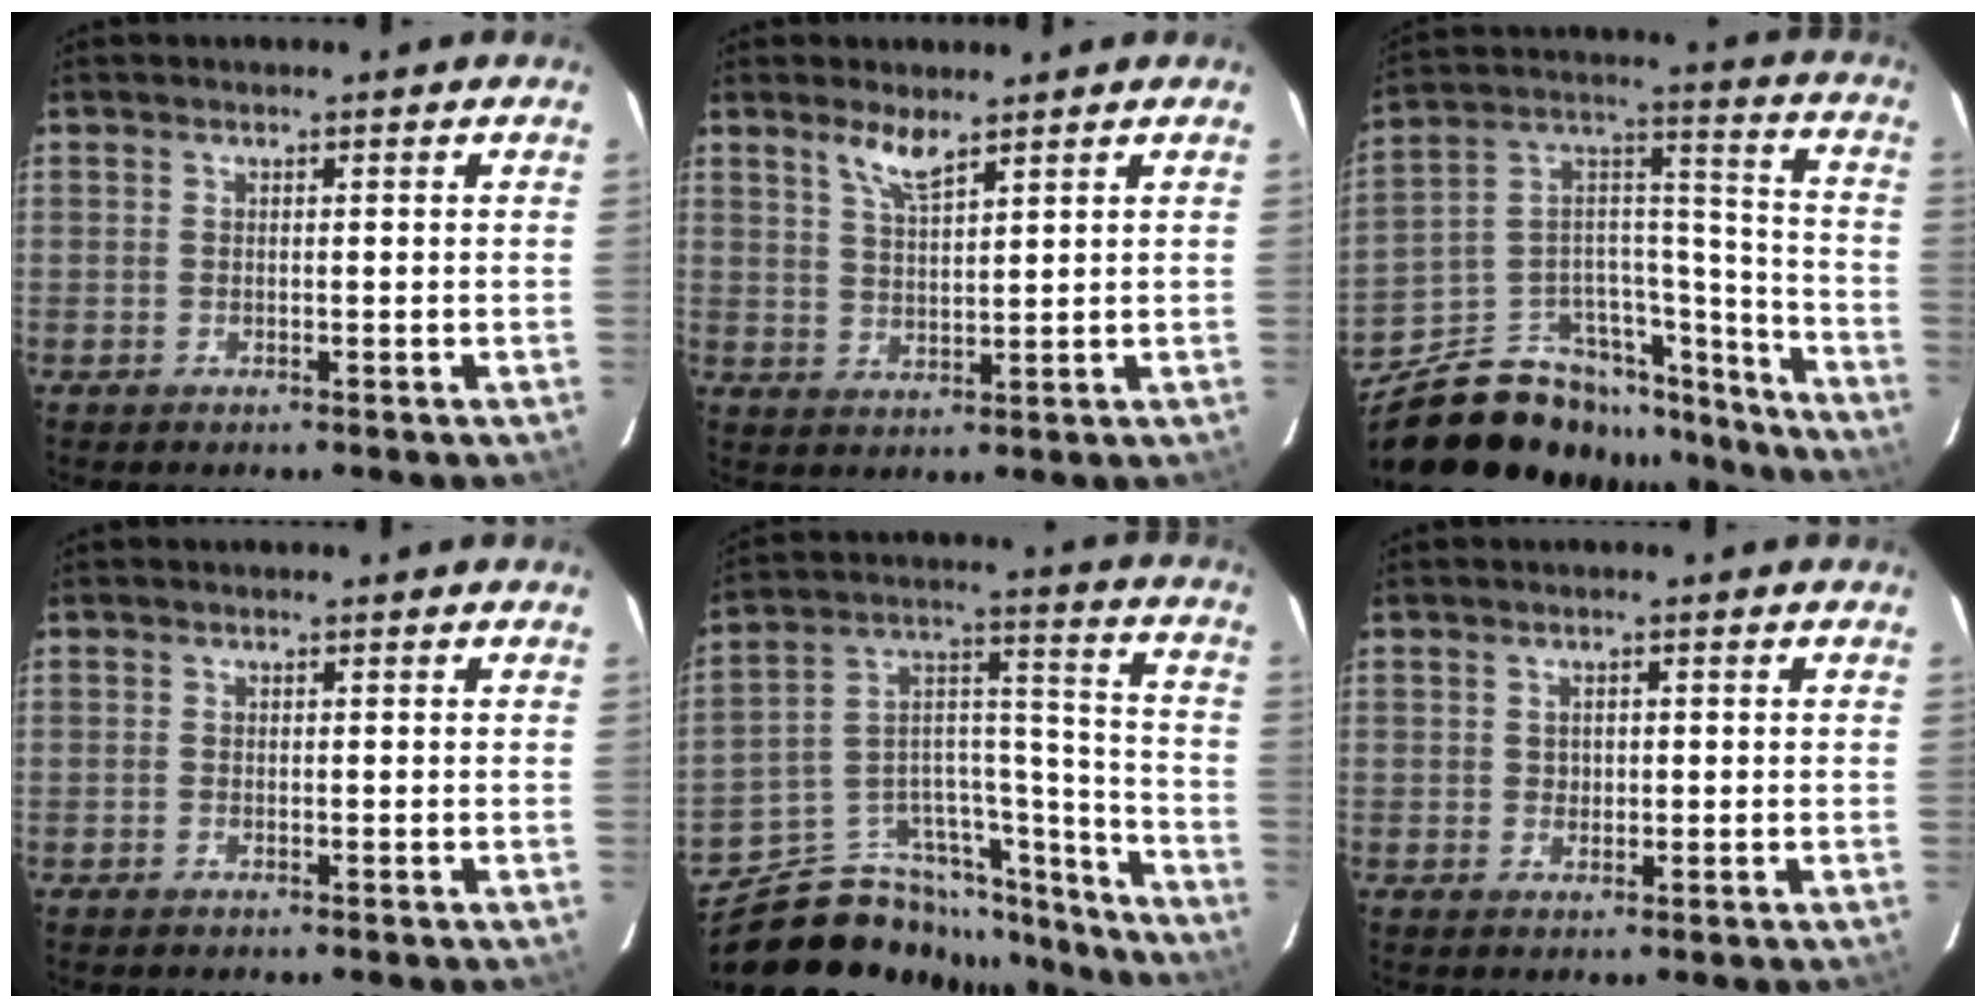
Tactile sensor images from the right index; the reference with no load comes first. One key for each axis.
{"total": 4.4, "fx": 3.4, "fy": 0.7, "fz": 2.7, "tx": -0.054, "ty": -0.001, "tz": 0.067}
{"total": 28.8, "fx": -21.7, "fy": 14.2, "fz": 12.6, "tx": -0.230, "ty": 0.075, "tz": -0.312}
{"total": 0.0}
{"total": 24.5, "fx": -19.4, "fy": 12.0, "fz": 8.9, "tx": -0.150, "ty": 0.087, "tz": -0.273}
{"total": 1.5, "fx": 0.0, "fy": 1.4, "fz": 0.5, "tx": -0.006, "ty": 0.004, "tz": 0.000}